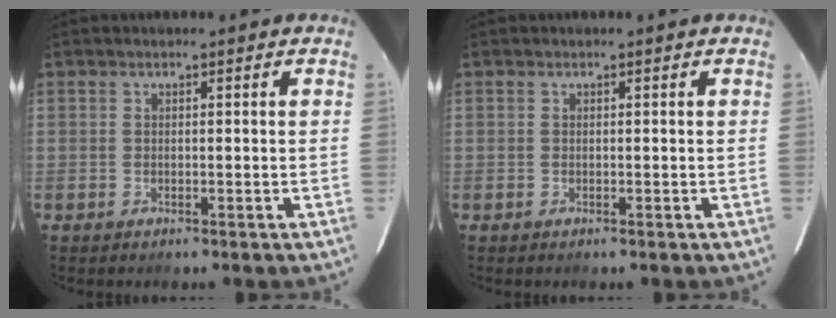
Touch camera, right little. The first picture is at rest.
{"total": 0.0}